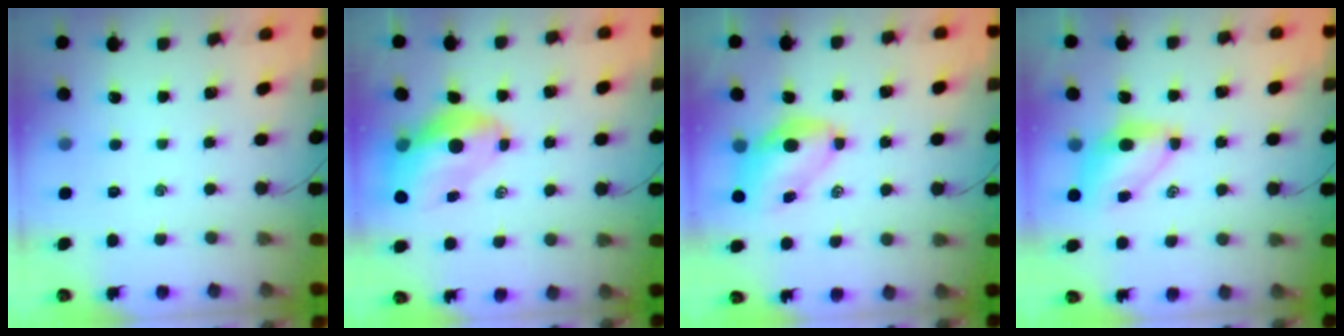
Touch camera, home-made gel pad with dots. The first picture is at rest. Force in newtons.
{"total": 11.7, "press": 11.2, "slide": 3.4}
{"total": 7.4, "press": 7.4, "slide": 1.0}
{"total": 7.2, "press": 7.0, "slide": 1.4}